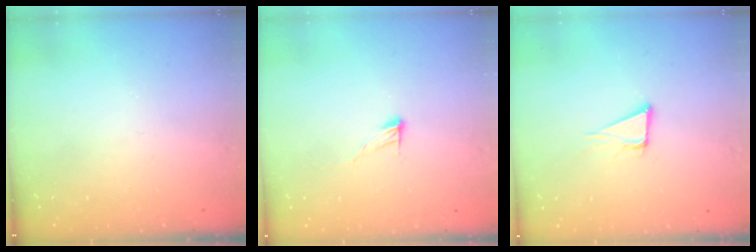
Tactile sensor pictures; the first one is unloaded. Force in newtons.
{"total": 5.2, "press": 5.1, "slide": 0.4}
{"total": 3.8, "press": 1.9, "slide": 3.3}